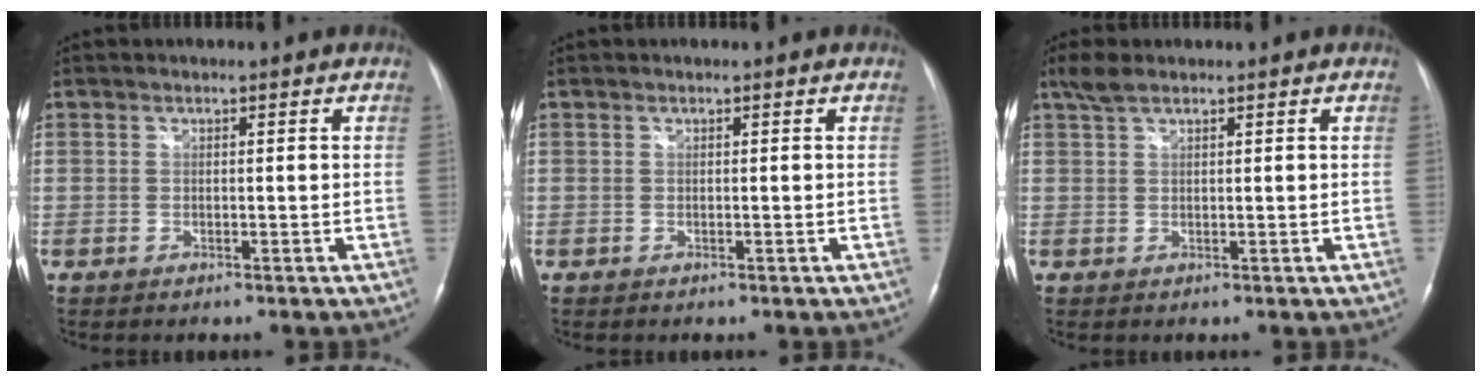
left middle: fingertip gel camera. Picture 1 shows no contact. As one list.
[{"total": 0.0}, {"total": 2.5, "force": [2.0, 0.6, 1.4], "torque": [-0.035, 0.012, 0.044]}]